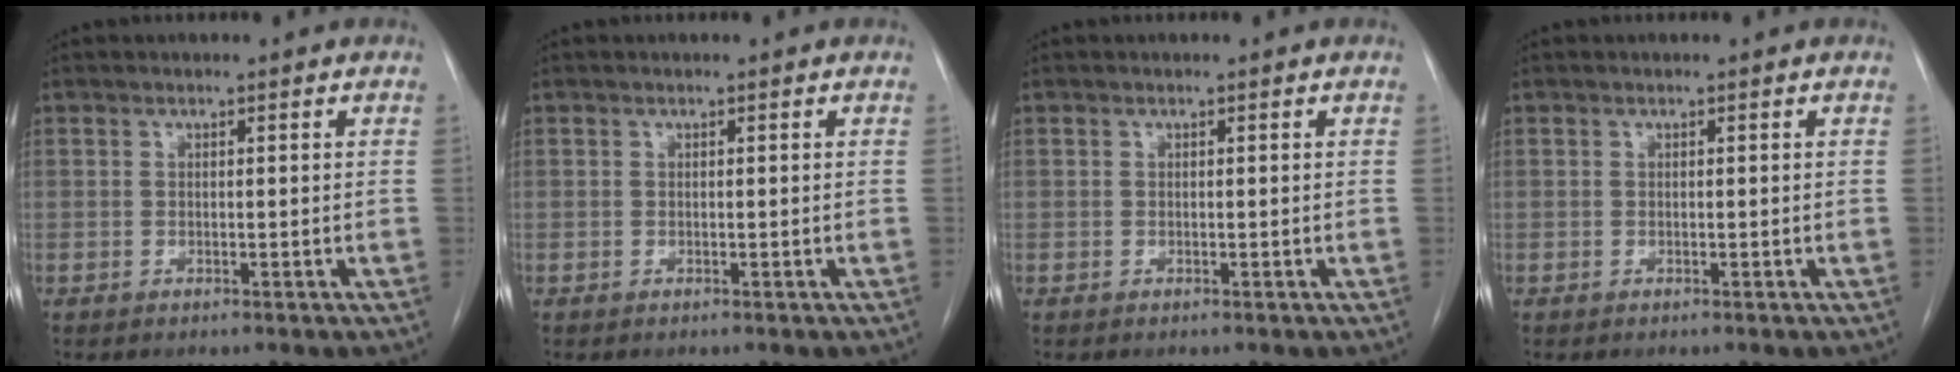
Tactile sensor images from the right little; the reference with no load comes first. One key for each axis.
{"total": 0.0}
{"total": 0.0}
{"total": 0.0}